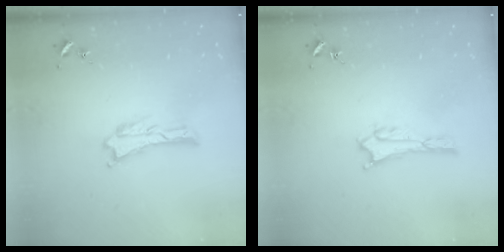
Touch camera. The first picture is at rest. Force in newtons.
{"total": 1.6, "press": 1.6, "slide": 0.2}